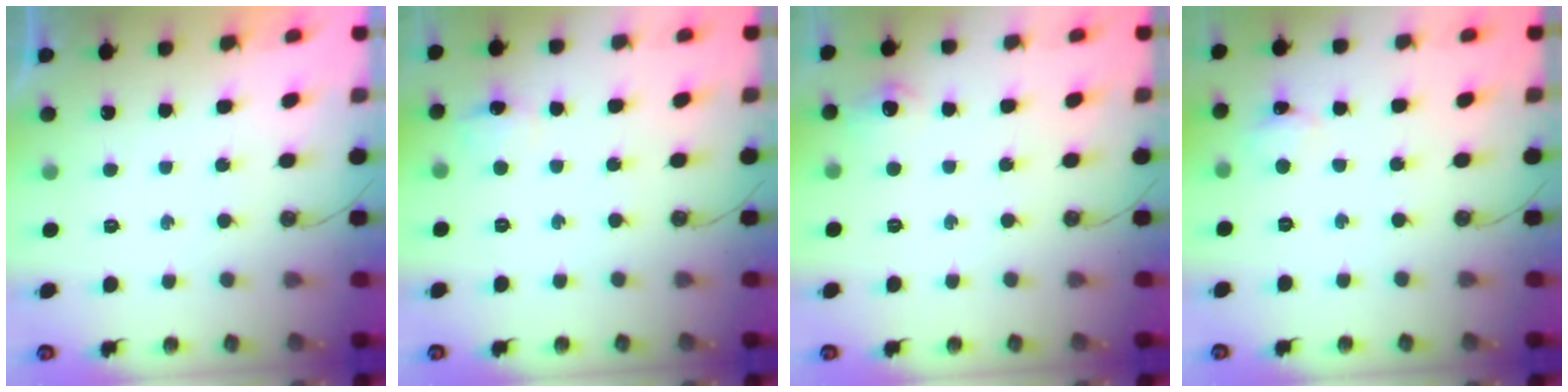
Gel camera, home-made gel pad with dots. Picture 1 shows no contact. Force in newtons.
{"total": 6.9, "press": 6.8, "slide": 1.0}
{"total": 6.9, "press": 6.8, "slide": 0.9}
{"total": 3.6, "press": 3.5, "slide": 0.4}